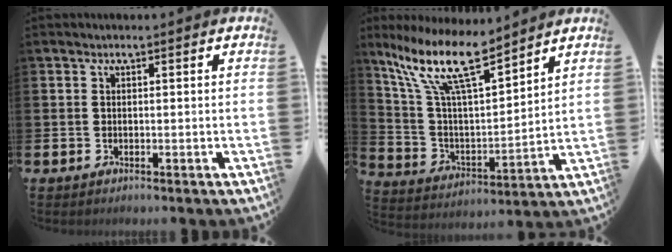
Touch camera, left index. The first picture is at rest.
{"total": 11.8, "force": [9.2, 2.8, 6.9], "torque": [-0.168, -0.040, 0.159]}